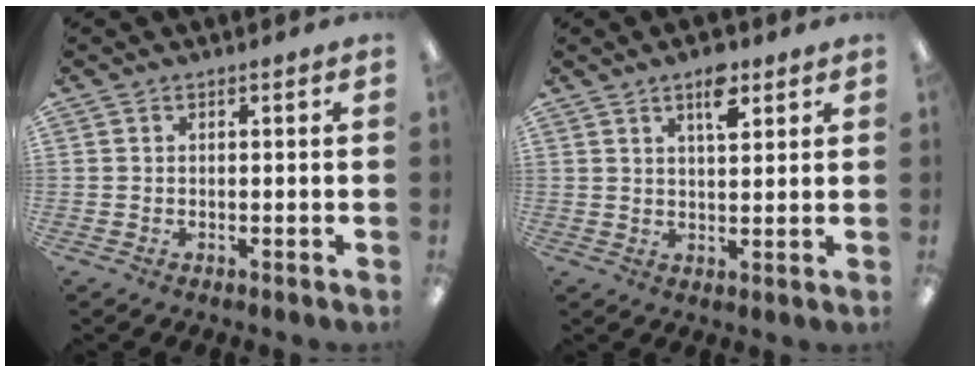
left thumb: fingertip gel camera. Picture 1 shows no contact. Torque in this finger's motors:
{"motor_torque": [-0.04, -0.04, -0.39, 0.28, 0.10]}